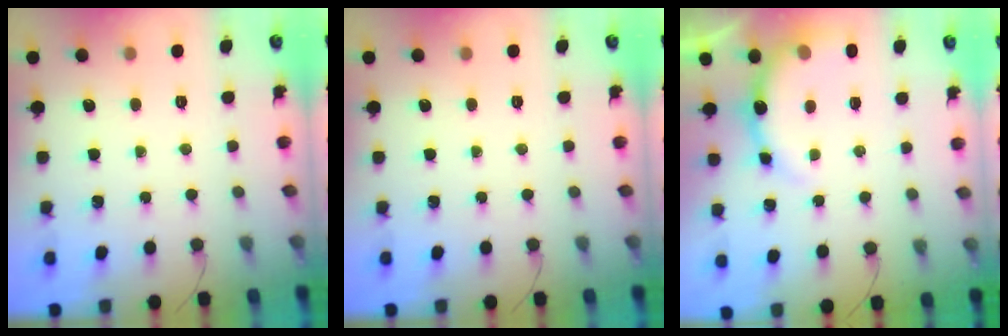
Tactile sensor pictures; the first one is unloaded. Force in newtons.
{"total": 0.0}
{"total": 8.1, "press": 8.0, "slide": 1.4}